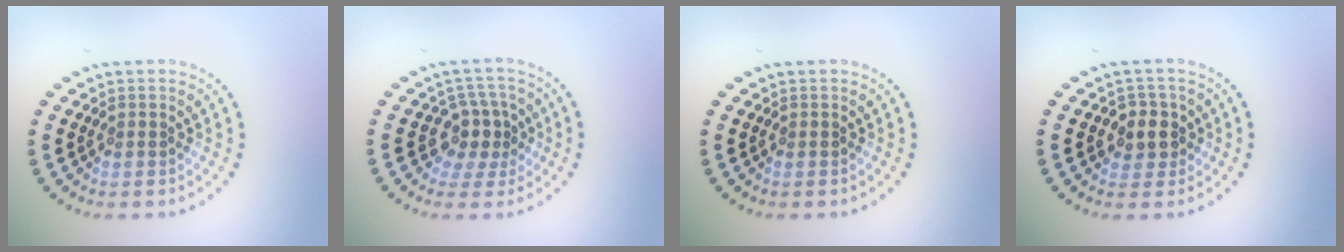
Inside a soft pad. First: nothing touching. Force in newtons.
{"total": 3.0, "press": 2.5, "slide": 1.7}
{"total": 0.0}
{"total": 2.5, "press": 2.3, "slide": 1.0}